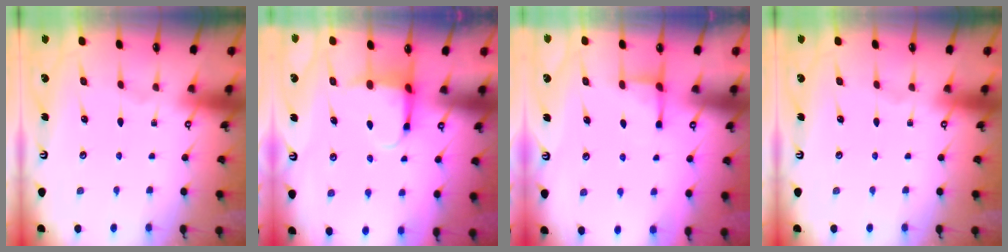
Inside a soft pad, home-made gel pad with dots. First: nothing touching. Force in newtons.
{"total": 4.0, "press": 3.8, "slide": 1.0}
{"total": 3.0, "press": 3.0, "slide": 0.4}
{"total": 0.0}